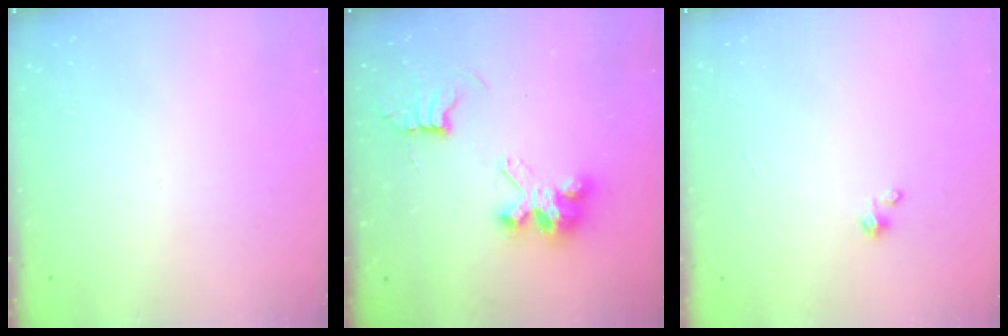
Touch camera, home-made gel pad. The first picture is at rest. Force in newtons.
{"total": 8.7, "press": 8.7, "slide": 0.7}
{"total": 1.7, "press": 1.7, "slide": 0.1}